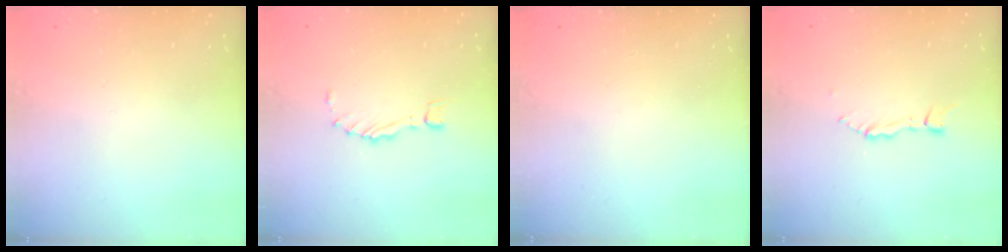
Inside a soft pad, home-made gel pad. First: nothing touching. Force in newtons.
{"total": 0.8, "press": 0.7, "slide": 0.3}
{"total": 0.0}
{"total": 2.0, "press": 2.0, "slide": 0.2}